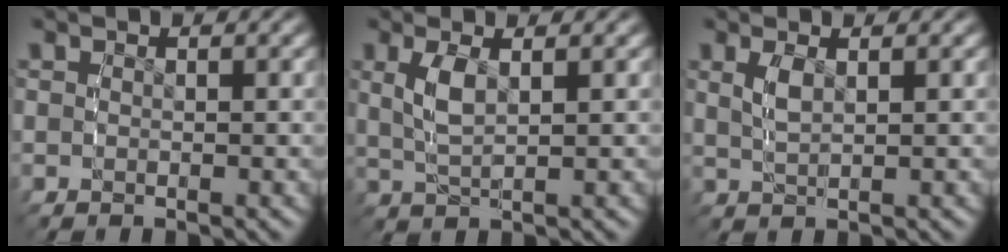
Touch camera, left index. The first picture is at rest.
{"total": 2.2, "force": [1.2, 0.0, 1.8], "torque": [-0.046, -0.003, 0.030]}
{"total": 1.5, "force": [1.1, -0.4, 0.9], "torque": [-0.022, -0.003, 0.028]}